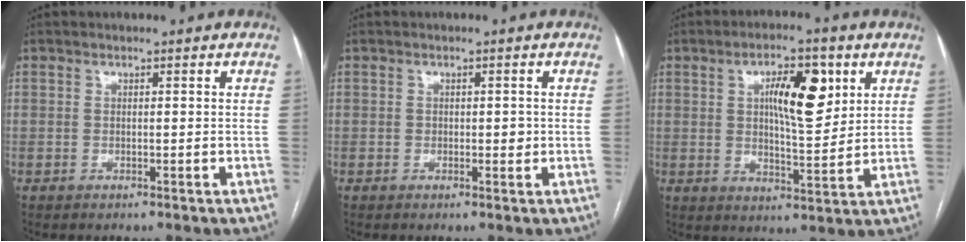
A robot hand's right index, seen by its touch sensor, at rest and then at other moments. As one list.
[{"total": 1.4, "force": [-0.1, 0.7, 1.2], "torque": [-0.014, 0.001, -0.001]}, {"total": 9.9, "force": [3.4, 3.0, 8.8], "torque": [-0.144, 0.010, 0.059]}]